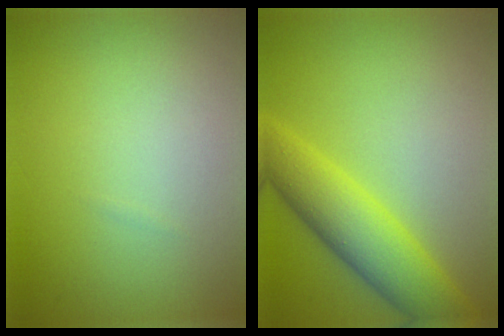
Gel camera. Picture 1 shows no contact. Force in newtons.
{"total": 5.6, "press": 5.6, "slide": 0.2}